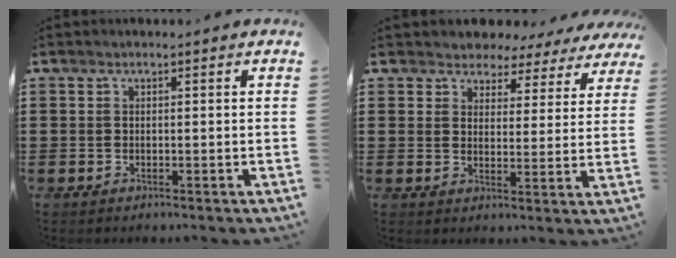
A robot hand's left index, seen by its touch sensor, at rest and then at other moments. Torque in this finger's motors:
{"motor_torque": [2.14, 0.00, 0.48, 0.03]}